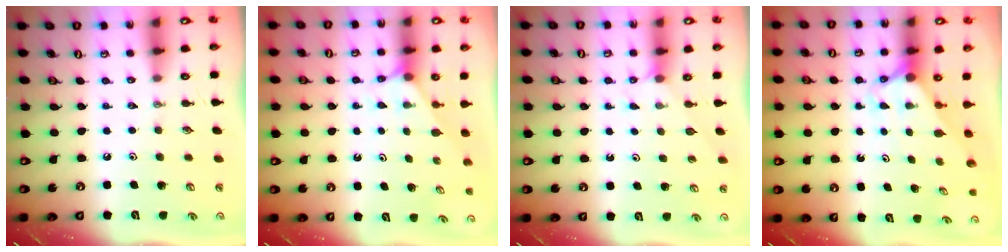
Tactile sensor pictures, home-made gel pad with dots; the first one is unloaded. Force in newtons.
{"total": 2.8, "press": 2.8, "slide": 0.3}
{"total": 3.6, "press": 3.6, "slide": 0.3}
{"total": 2.9, "press": 2.9, "slide": 0.0}